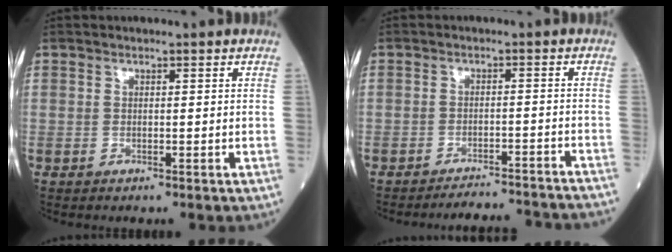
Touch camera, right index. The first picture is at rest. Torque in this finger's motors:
{"motor_torque": [0.06, -0.36, 0.35, 0.07]}